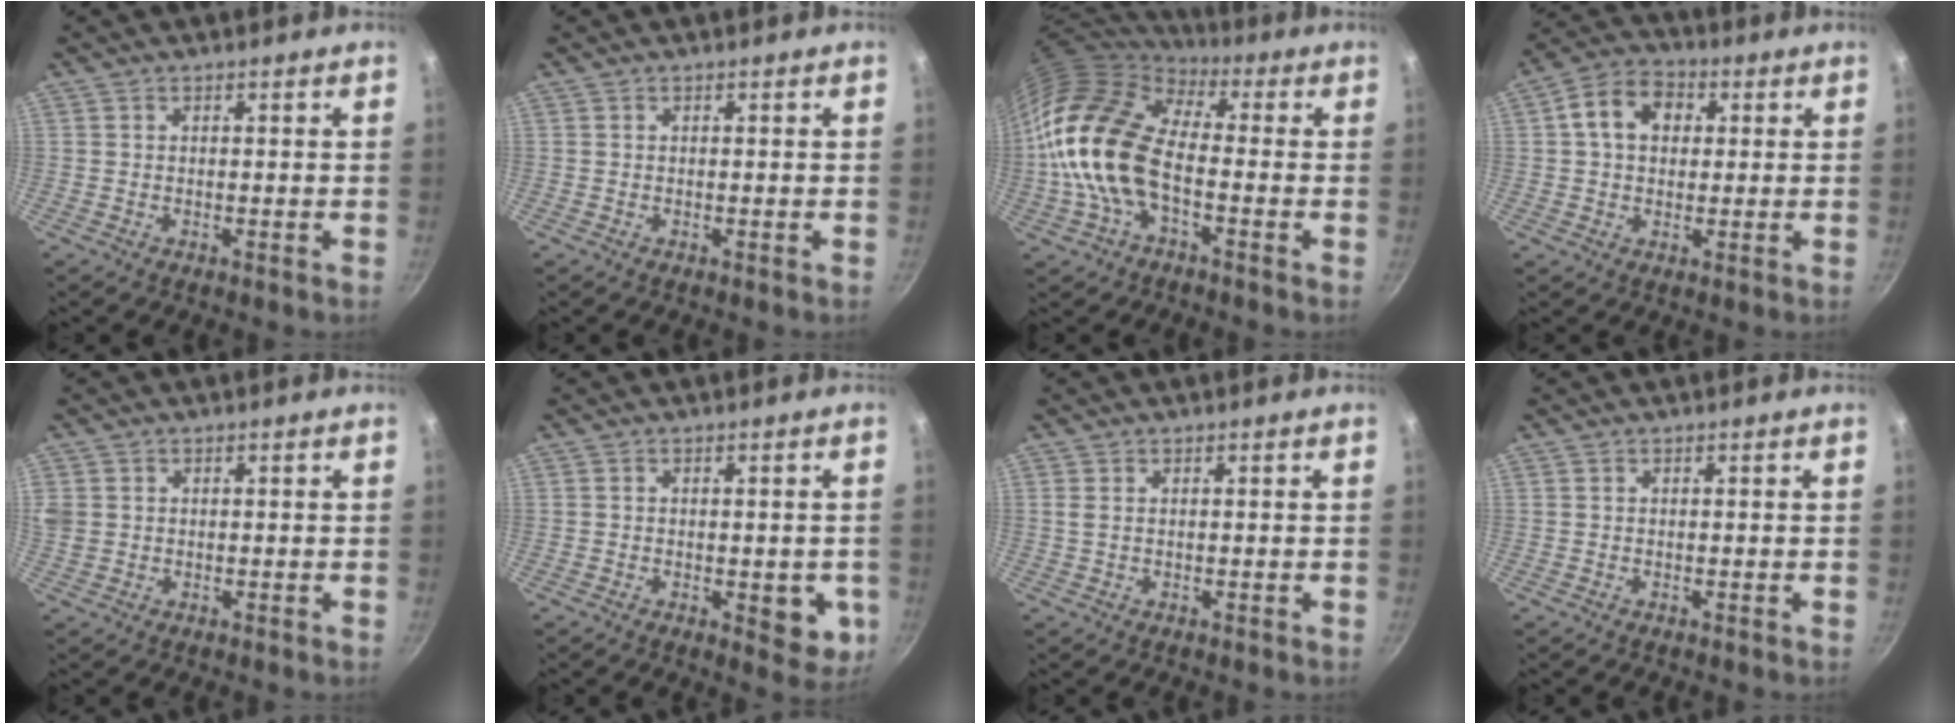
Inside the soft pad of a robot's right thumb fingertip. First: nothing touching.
{"total": 0.0}
{"total": 17.1, "force": [-2.6, 9.6, 13.9], "torque": [-0.237, 0.023, -0.062]}
{"total": 9.4, "force": [2.0, 7.1, 5.9], "torque": [-0.078, 0.017, 0.018]}
{"total": 3.4, "force": [0.6, 3.0, 1.6], "torque": [-0.029, 0.003, 0.015]}
{"total": 6.8, "force": [-1.4, 3.5, 5.6], "torque": [-0.043, -0.003, -0.015]}
{"total": 0.9, "force": [0.2, 0.4, 0.7], "torque": [-0.017, 0.000, 0.005]}
{"total": 0.0}